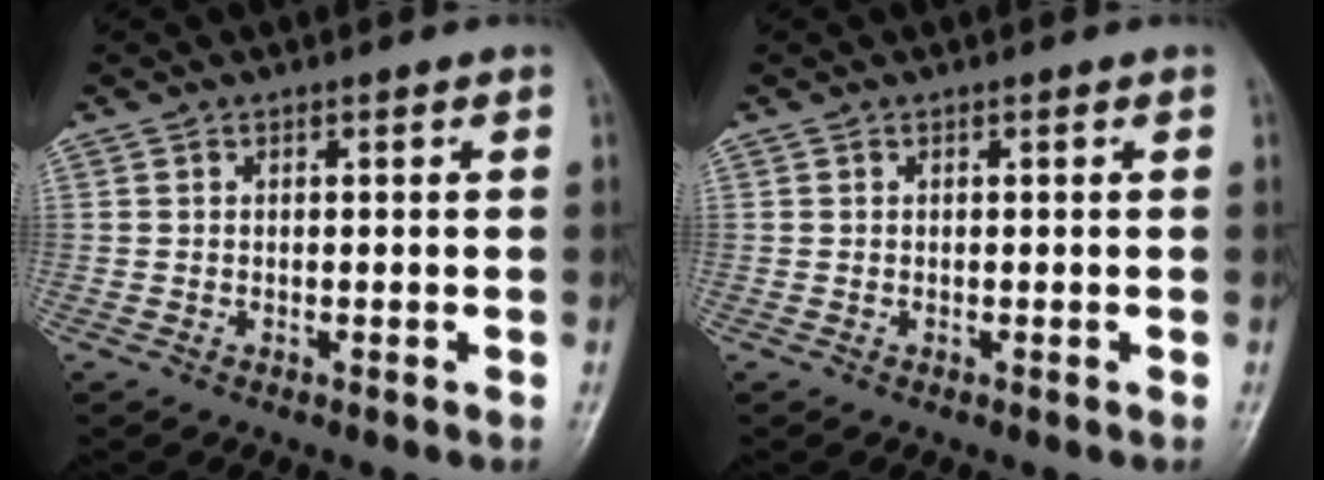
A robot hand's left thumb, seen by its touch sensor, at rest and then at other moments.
{"total": 0.0}